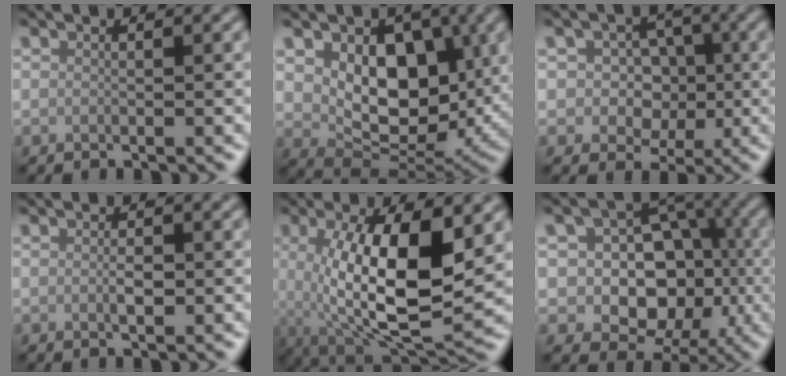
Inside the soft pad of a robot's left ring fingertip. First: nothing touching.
{"total": 8.3, "force": [1.6, 5.6, 6.0], "torque": [-0.097, -0.022, 0.028]}
{"total": 5.1, "force": [0.1, 4.4, 2.7], "torque": [-0.013, 0.010, -0.020]}
{"total": 1.1, "force": [-0.1, 0.4, 1.0], "torque": [-0.021, -0.003, 0.000]}
{"total": 11.3, "force": [0.7, 4.0, 10.5], "torque": [-0.174, -0.017, 0.017]}
{"total": 9.8, "force": [-0.5, 8.0, 5.7], "torque": [-0.041, 0.010, -0.036]}